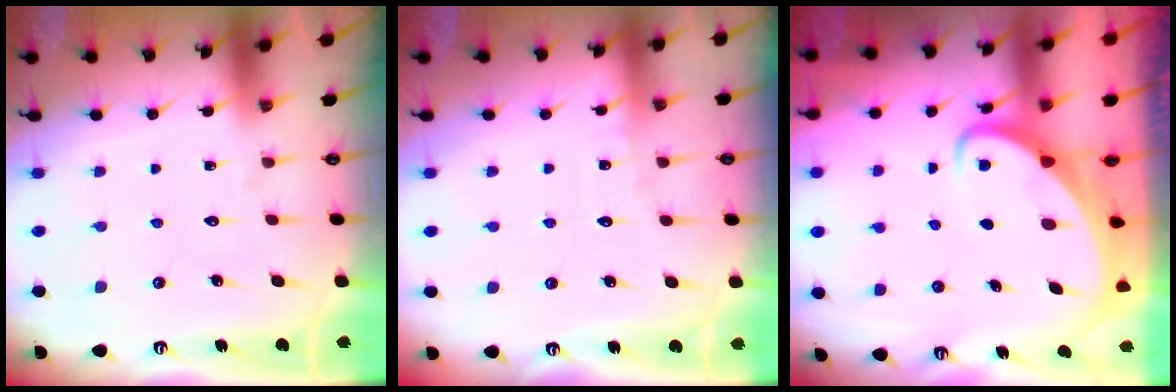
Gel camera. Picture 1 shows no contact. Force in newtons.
{"total": 4.7, "press": 4.7, "slide": 0.4}
{"total": 3.4, "press": 3.4, "slide": 0.3}